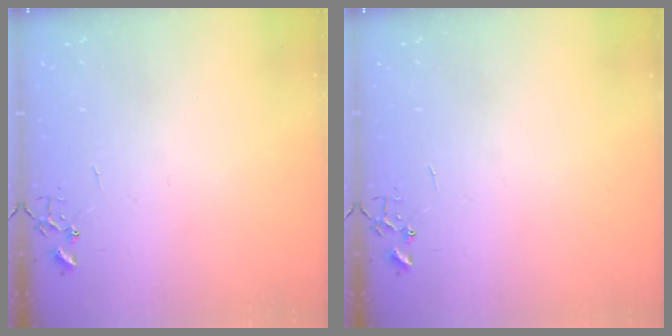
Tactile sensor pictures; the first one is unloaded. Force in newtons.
{"total": 0.0}